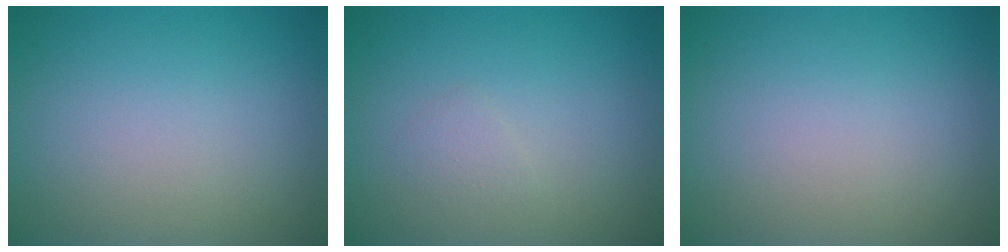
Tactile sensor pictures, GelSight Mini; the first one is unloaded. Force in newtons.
{"total": 0.8, "press": 0.8, "slide": 0.1}
{"total": 0.0}